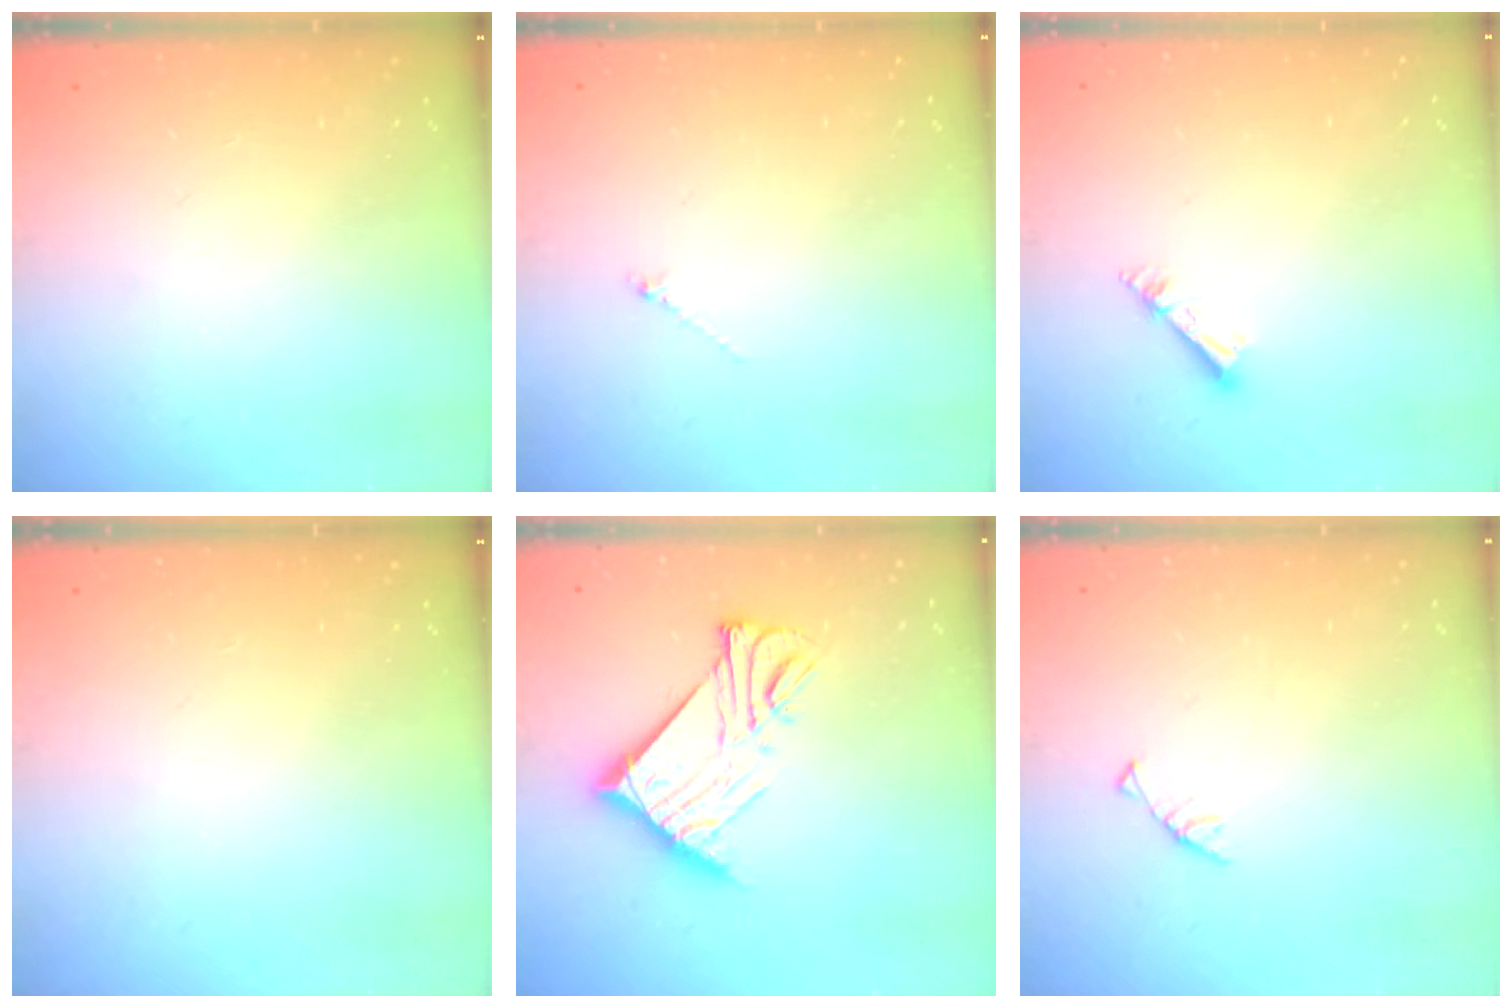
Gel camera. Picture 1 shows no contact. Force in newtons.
{"total": 0.6, "press": 0.5, "slide": 0.3}
{"total": 2.6, "press": 2.5, "slide": 0.2}
{"total": 0.0}
{"total": 15.4, "press": 15.4, "slide": 0.4}
{"total": 3.0, "press": 3.0, "slide": 0.3}